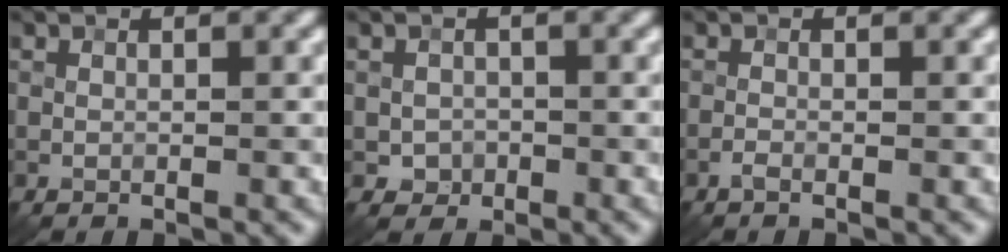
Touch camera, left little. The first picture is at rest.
{"total": 1.6, "force": [-0.4, 1.5, 0.4], "torque": [0.003, -0.002, -0.010]}
{"total": 0.7, "force": [-0.5, 0.1, 0.5], "torque": [-0.010, 0.002, -0.012]}